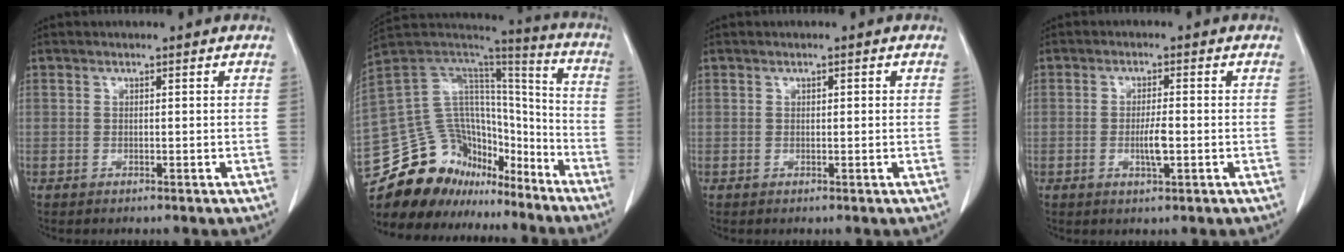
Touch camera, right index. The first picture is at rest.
{"total": 23.7, "force": [-19.2, 11.5, 7.5], "torque": [-0.179, 0.054, -0.314]}
{"total": 0.9, "force": [0.3, 0.3, 0.8], "torque": [-0.013, 0.002, 0.004]}
{"total": 3.4, "force": [-0.7, 0.5, 3.3], "torque": [-0.062, -0.002, -0.009]}